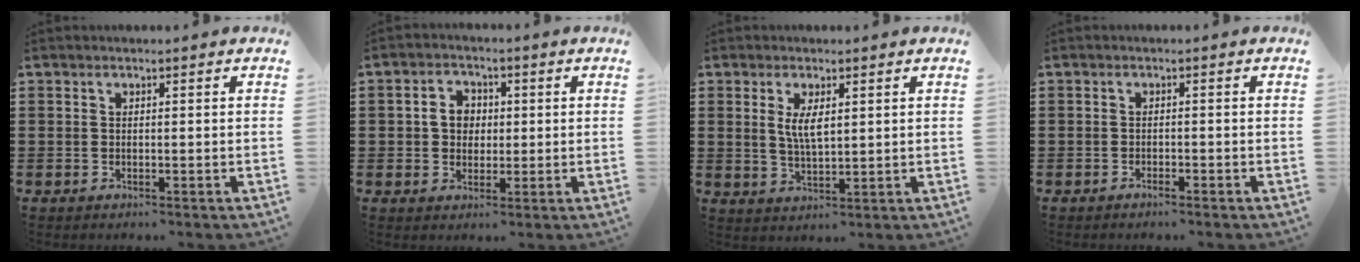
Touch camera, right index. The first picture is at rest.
{"total": 4.1, "force": [0.2, 3.5, 2.1], "torque": [-0.053, 0.013, -0.001]}
{"total": 4.0, "force": [1.0, 1.4, 3.6], "torque": [-0.075, 0.003, 0.017]}
{"total": 0.9, "force": [-0.9, 0.0, 0.3], "torque": [-0.009, -0.002, -0.017]}